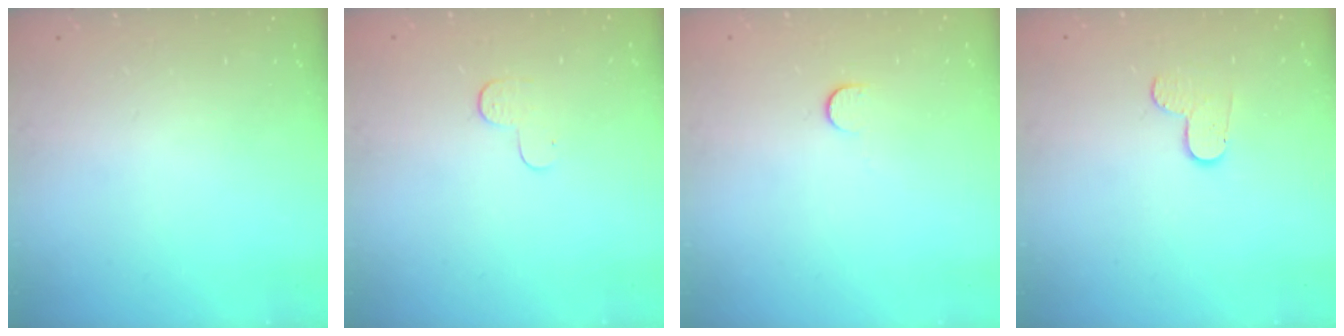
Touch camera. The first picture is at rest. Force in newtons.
{"total": 3.1, "press": 3.1, "slide": 0.3}
{"total": 6.1, "press": 6.1, "slide": 0.6}
{"total": 3.3, "press": 3.3, "slide": 0.3}